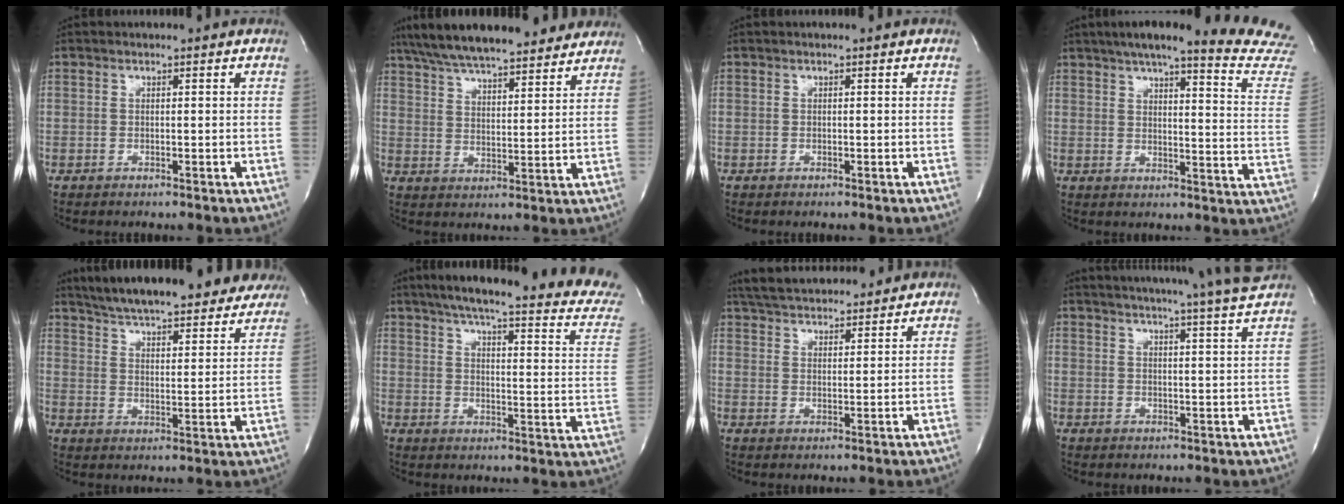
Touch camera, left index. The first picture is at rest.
{"total": 21.4, "force": [18.2, 4.3, 10.2], "torque": [-0.174, 0.038, 0.264]}
{"total": 0.0}
{"total": 24.3, "force": [22.0, 0.3, 10.4], "torque": [-0.143, -0.084, 0.255]}
{"total": 27.3, "force": [24.4, 5.5, 11.1], "torque": [-0.178, -0.022, 0.314]}
{"total": 26.8, "force": [23.0, 1.9, 13.6], "torque": [-0.196, -0.055, 0.274]}
{"total": 14.7, "force": [13.6, 2.8, 4.9], "torque": [-0.083, 0.035, 0.207]}
{"total": 17.2, "force": [15.5, -2.0, 7.0], "torque": [-0.120, -0.038, 0.198]}